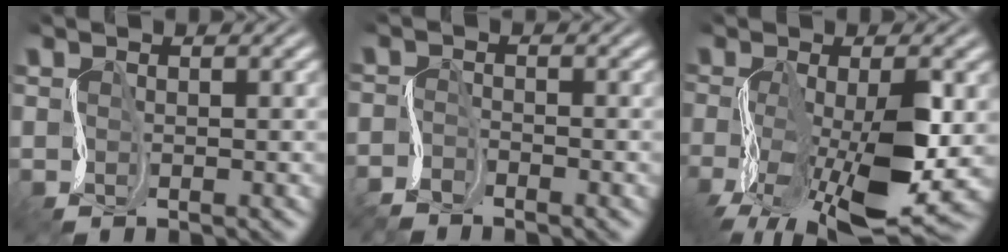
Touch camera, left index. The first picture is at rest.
{"total": 2.6, "force": [-2.6, 0.4, 0.2], "torque": [-0.009, -0.001, -0.061]}
{"total": 12.0, "force": [-3.9, 4.6, 10.4], "torque": [-0.207, -0.021, -0.063]}